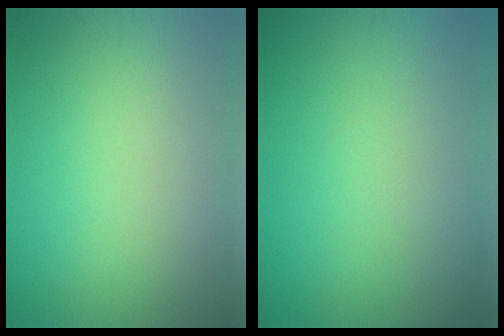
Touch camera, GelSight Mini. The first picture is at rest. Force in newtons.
{"total": 0.0}